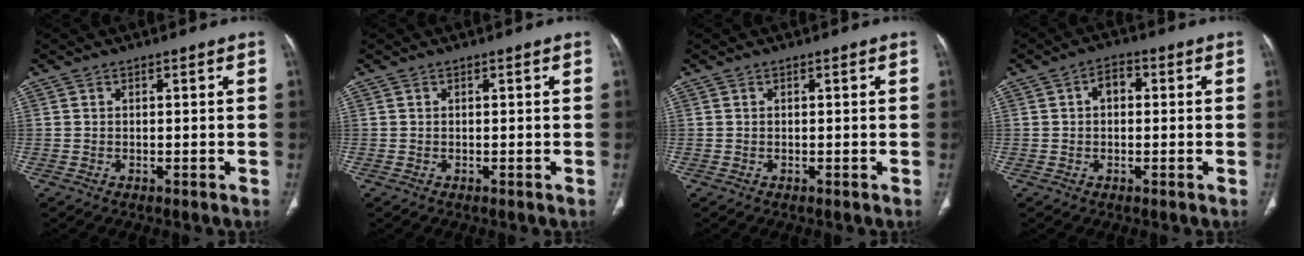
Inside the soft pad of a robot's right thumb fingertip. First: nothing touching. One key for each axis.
{"total": 0.0}
{"total": 0.0}
{"total": 3.7, "fx": 0.6, "fy": 2.4, "fz": 2.7, "tx": -0.036, "ty": 0.014, "tz": 0.004}